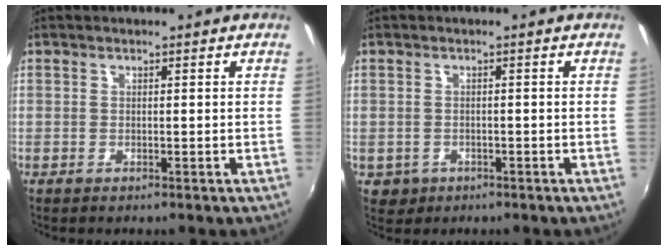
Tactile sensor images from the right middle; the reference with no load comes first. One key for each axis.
{"total": 3.1, "fx": -0.9, "fy": 2.7, "fz": 1.1, "tx": -0.030, "ty": -0.003, "tz": -0.006}